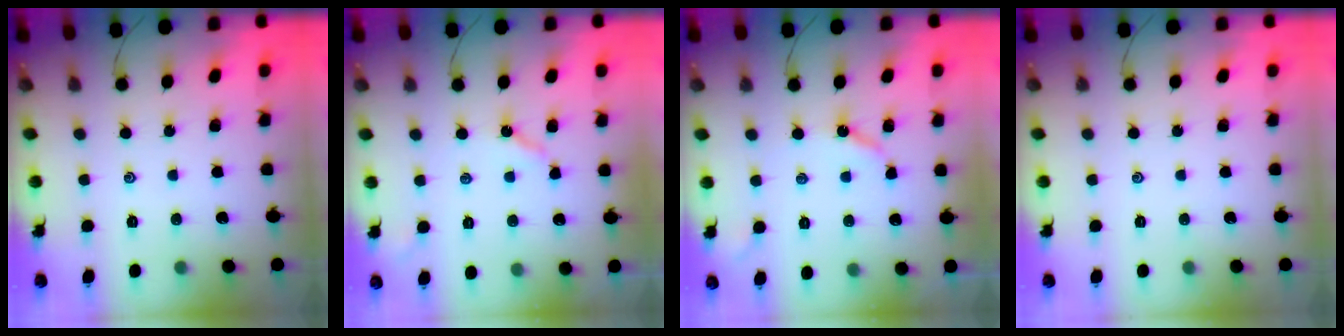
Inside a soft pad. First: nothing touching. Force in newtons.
{"total": 3.9, "press": 3.9, "slide": 0.6}
{"total": 3.8, "press": 3.8, "slide": 0.5}
{"total": 0.0}